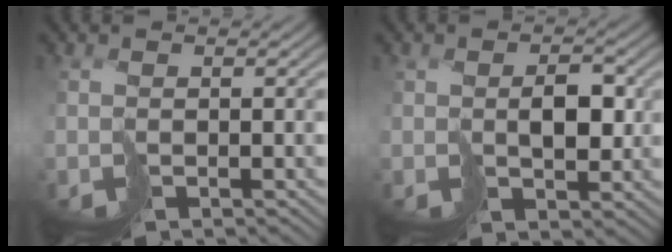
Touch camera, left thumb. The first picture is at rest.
{"total": 3.4, "force": [1.2, 2.1, 2.4], "torque": [-0.038, 0.003, 0.031]}